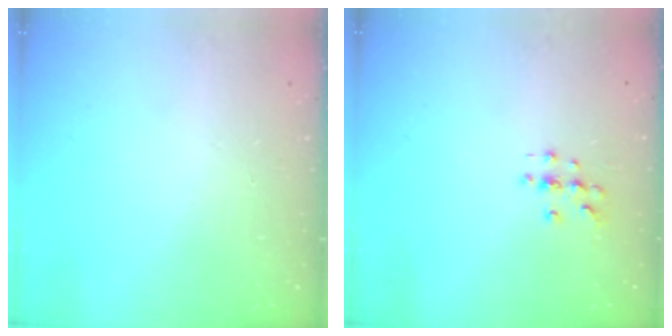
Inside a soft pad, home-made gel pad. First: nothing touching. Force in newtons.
{"total": 3.6, "press": 3.5, "slide": 0.4}